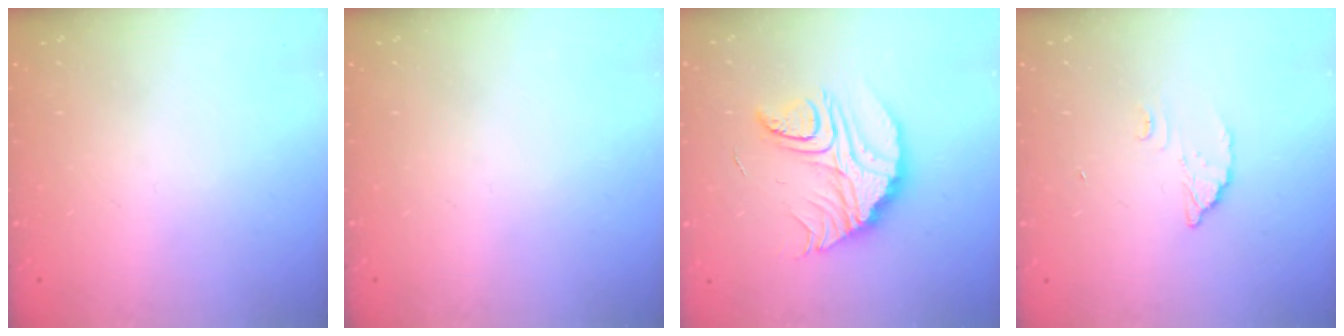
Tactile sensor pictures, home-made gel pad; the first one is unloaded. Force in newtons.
{"total": 0.0}
{"total": 14.6, "press": 14.6, "slide": 0.5}
{"total": 3.0, "press": 3.0, "slide": 0.2}